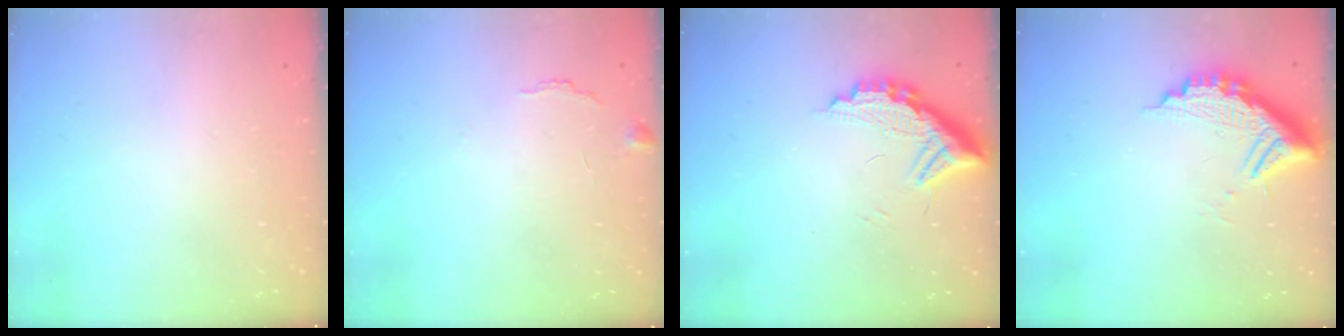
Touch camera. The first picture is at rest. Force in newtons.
{"total": 7.0, "press": 7.0, "slide": 0.6}
{"total": 10.9, "press": 10.8, "slide": 0.8}
{"total": 11.5, "press": 11.4, "slide": 1.1}